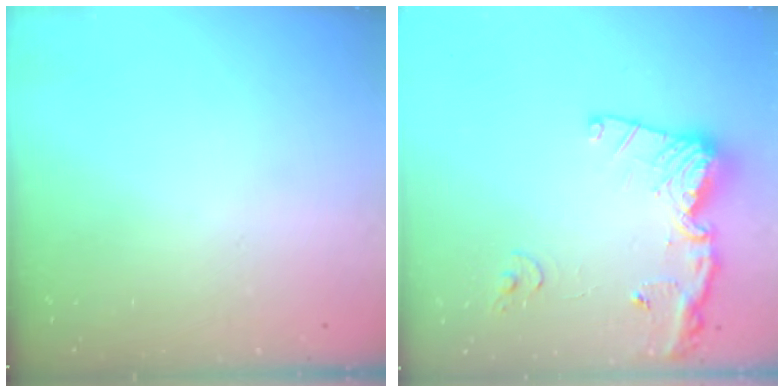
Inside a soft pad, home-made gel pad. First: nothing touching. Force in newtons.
{"total": 15.8, "press": 15.7, "slide": 1.8}